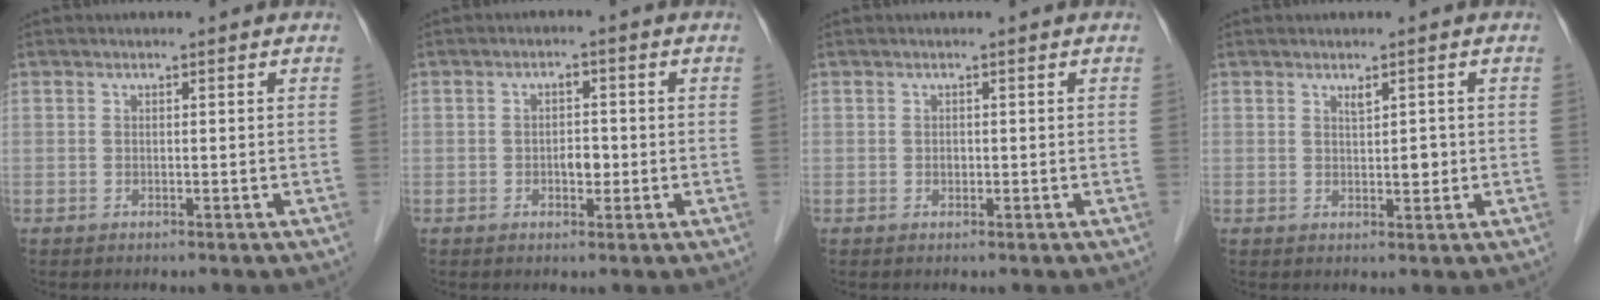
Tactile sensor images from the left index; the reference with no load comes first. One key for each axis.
{"total": 2.7, "fx": -0.6, "fy": 1.6, "fz": 2.1, "tx": -0.029, "ty": 0.005, "tz": -0.007}
{"total": 0.5, "fx": 0.0, "fy": 0.4, "fz": 0.3, "tx": -0.004, "ty": 0.002, "tz": -0.001}
{"total": 2.2, "fx": 0.5, "fy": 0.9, "fz": 1.9, "tx": -0.032, "ty": -0.001, "tz": 0.011}